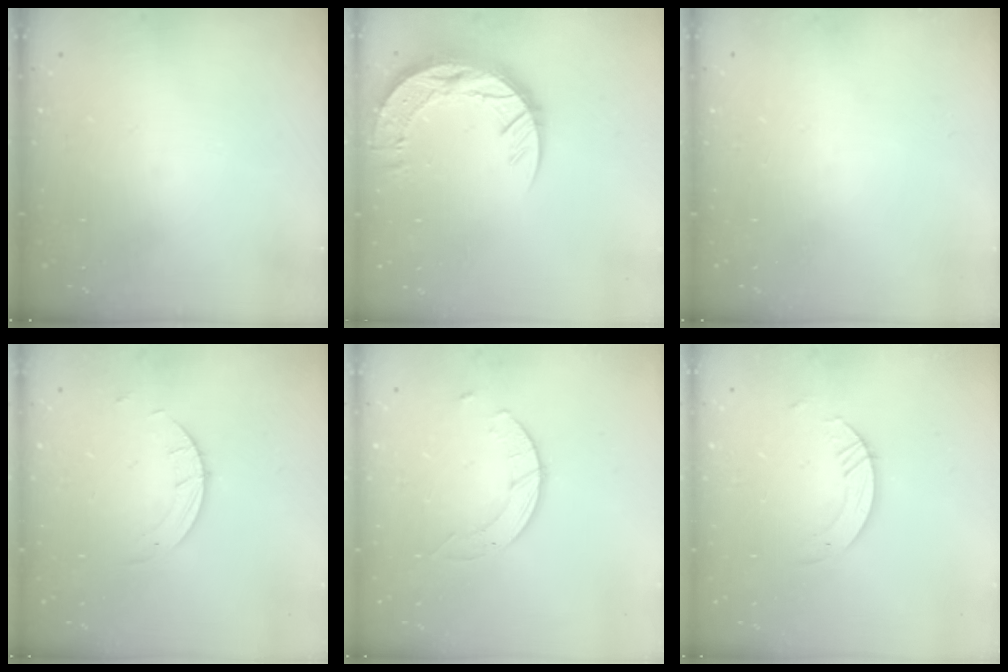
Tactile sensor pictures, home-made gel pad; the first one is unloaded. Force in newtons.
{"total": 16.1, "press": 16.0, "slide": 1.4}
{"total": 0.0}
{"total": 1.5, "press": 1.5, "slide": 0.1}
{"total": 4.1, "press": 4.1, "slide": 0.4}
{"total": 3.7, "press": 3.7, "slide": 0.3}